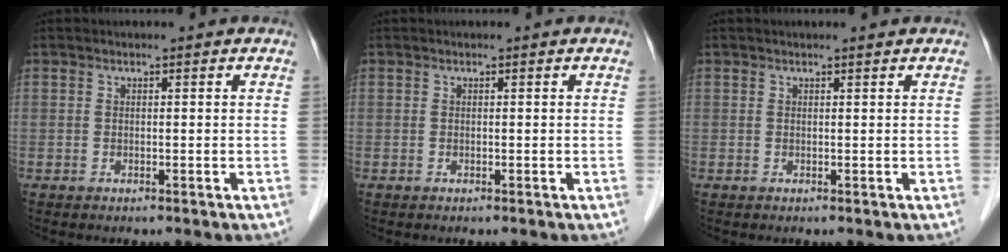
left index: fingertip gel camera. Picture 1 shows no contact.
{"total": 0.0}
{"total": 0.8, "force": [0.7, -0.1, 0.2], "torque": [-0.010, -0.001, 0.012]}